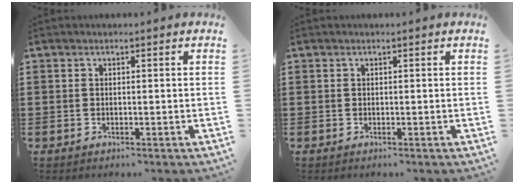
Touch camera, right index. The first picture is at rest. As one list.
[{"total": 0.0}]